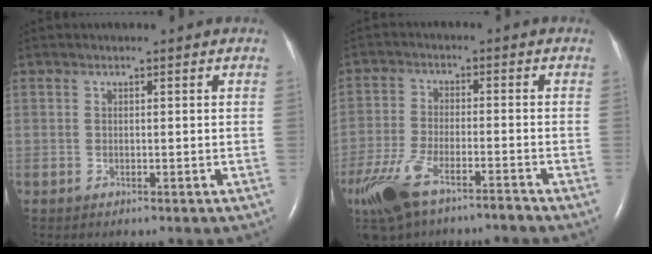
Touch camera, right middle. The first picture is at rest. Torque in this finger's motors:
{"motor_torque": [1.08, -1.06, 0.45, 0.18]}